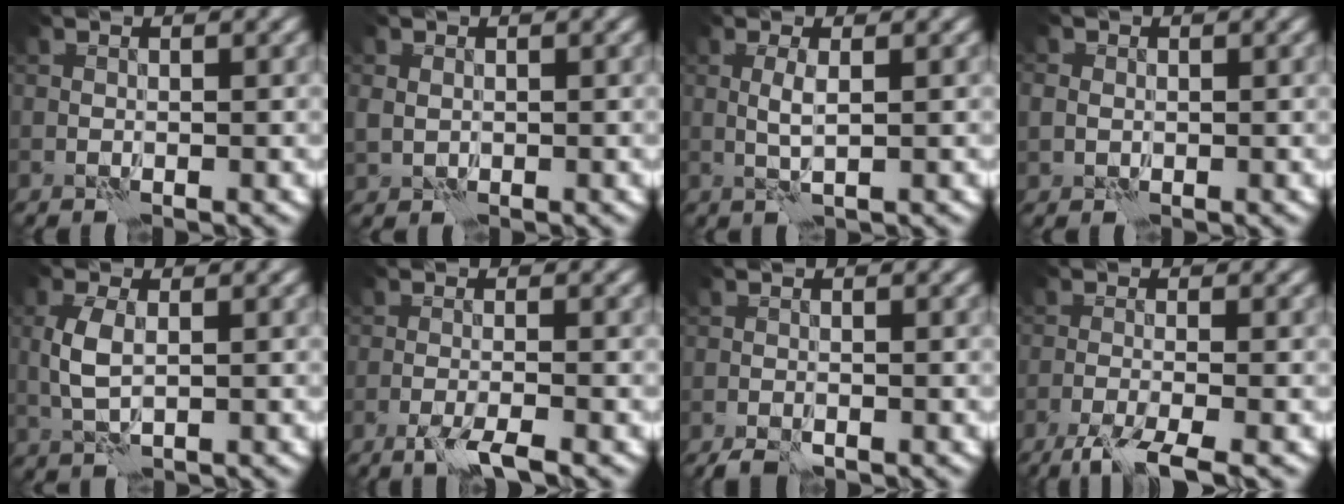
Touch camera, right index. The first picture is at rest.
{"total": 1.5, "force": [0.1, 1.3, 0.7], "torque": [-0.017, -0.004, 0.002]}
{"total": 1.6, "force": [0.4, 0.1, 1.5], "torque": [-0.037, 0.002, 0.005]}
{"total": 2.0, "force": [0.2, 1.8, 0.8], "torque": [-0.013, 0.005, -0.001]}
{"total": 3.1, "force": [0.2, 1.6, 2.7], "torque": [-0.067, 0.001, 0.005]}
{"total": 2.7, "force": [-1.9, 0.1, 2.0], "torque": [-0.041, -0.001, -0.043]}
{"total": 1.8, "force": [-1.3, 0.5, 1.1], "torque": [-0.026, -0.003, -0.026]}
{"total": 4.8, "force": [-3.4, 0.6, 3.3], "torque": [-0.058, -0.006, -0.072]}